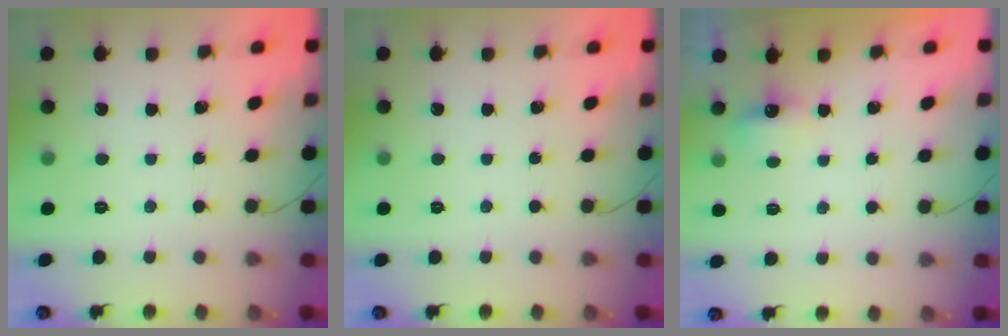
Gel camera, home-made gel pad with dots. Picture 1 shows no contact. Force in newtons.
{"total": 0.0}
{"total": 4.9, "press": 4.8, "slide": 0.8}